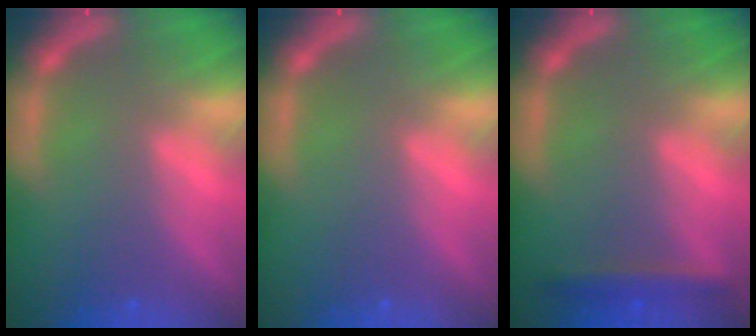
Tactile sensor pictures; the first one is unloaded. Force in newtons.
{"total": 0.0}
{"total": 2.4}